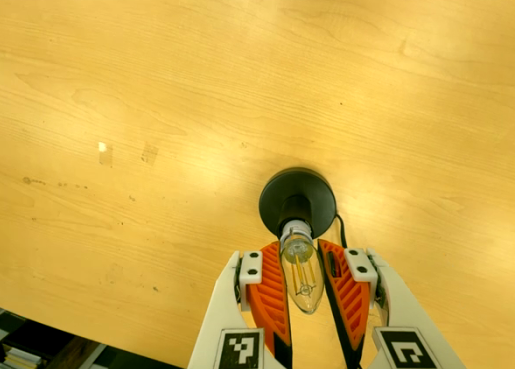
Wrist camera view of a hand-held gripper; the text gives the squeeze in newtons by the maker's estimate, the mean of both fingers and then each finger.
{"total": 10.9, "left": 10.4, "right": 11.4}